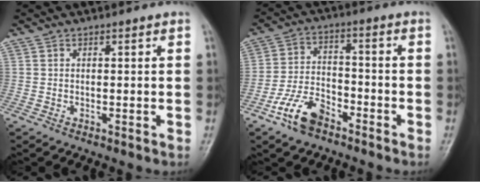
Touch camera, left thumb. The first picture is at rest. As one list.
[{"total": 8.8, "force": [-5.6, 4.6, 4.9], "torque": [-0.092, 0.028, -0.111]}]